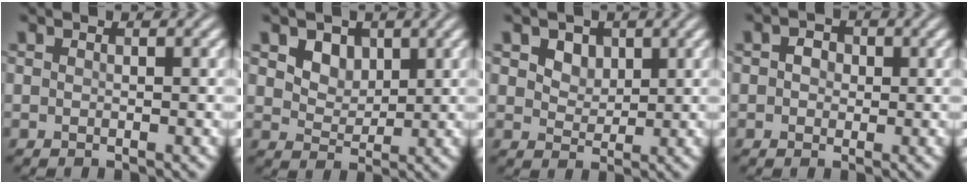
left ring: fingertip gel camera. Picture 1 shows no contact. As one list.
[{"total": 4.3, "force": [2.3, 3.1, 2.1], "torque": [-0.056, -0.008, 0.045]}, {"total": 3.0, "force": [1.6, 2.1, 1.4], "torque": [-0.035, -0.005, 0.031]}, {"total": 2.1, "force": [0.5, 1.7, 1.1], "torque": [-0.012, 0.005, -0.009]}]